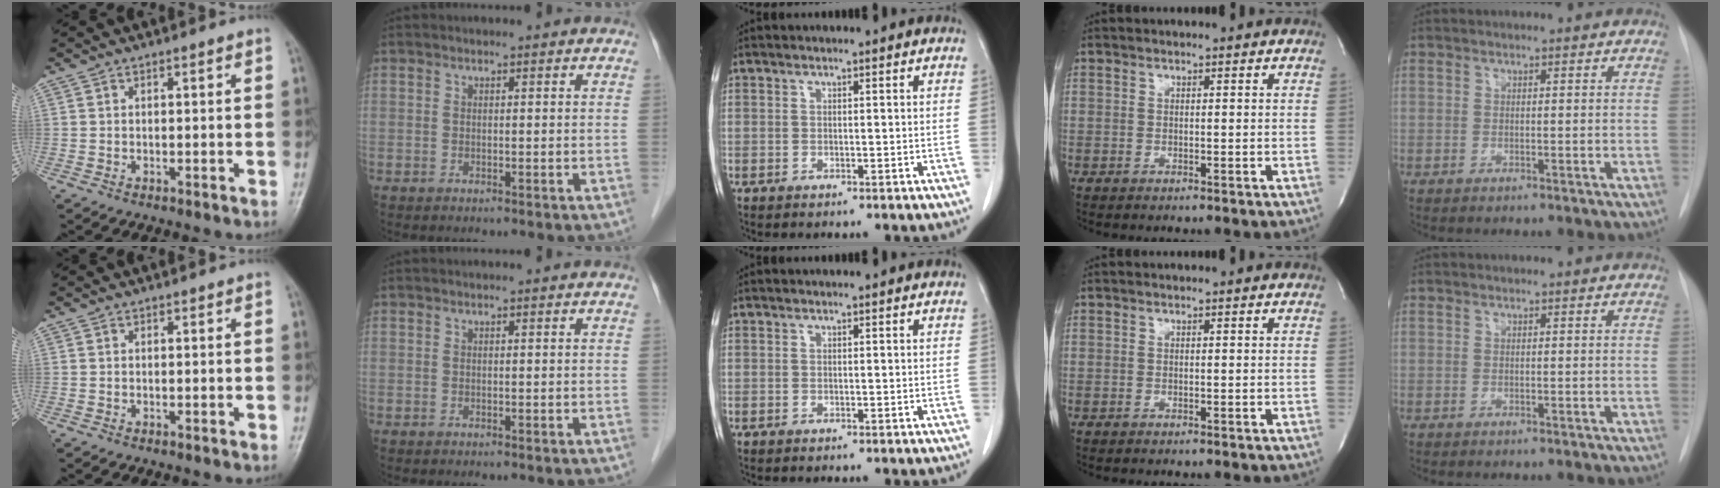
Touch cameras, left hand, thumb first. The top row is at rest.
{}